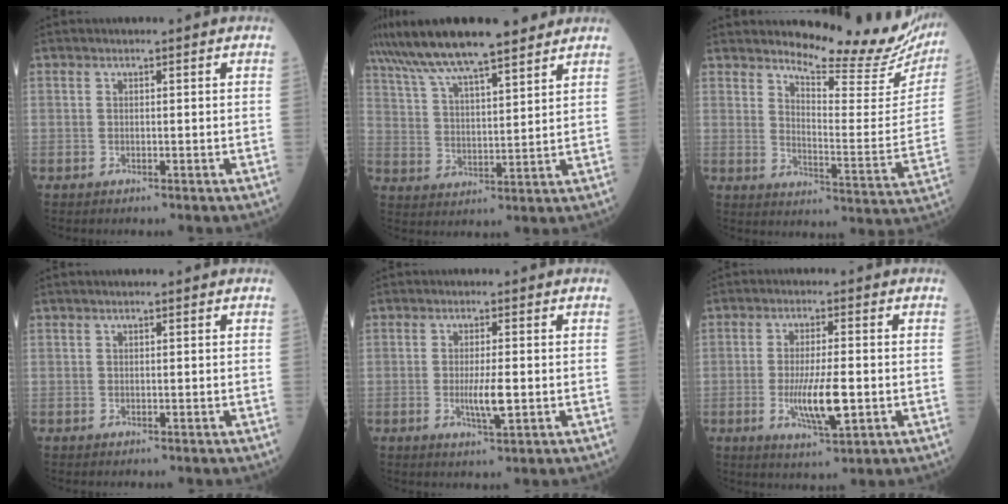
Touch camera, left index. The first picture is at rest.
{"total": 15.6, "force": [12.7, 2.2, 8.9], "torque": [-0.161, 0.032, 0.216]}
{"total": 18.1, "force": [16.8, 2.9, 6.3], "torque": [-0.082, -0.088, 0.200]}
{"total": 0.9, "force": [0.7, 0.2, 0.6], "torque": [-0.012, 0.011, 0.009]}
{"total": 3.8, "force": [-0.5, 0.5, 3.8], "torque": [-0.073, -0.006, -0.006]}
{"total": 7.4, "force": [-1.4, 1.3, 7.2], "torque": [-0.138, -0.015, -0.024]}